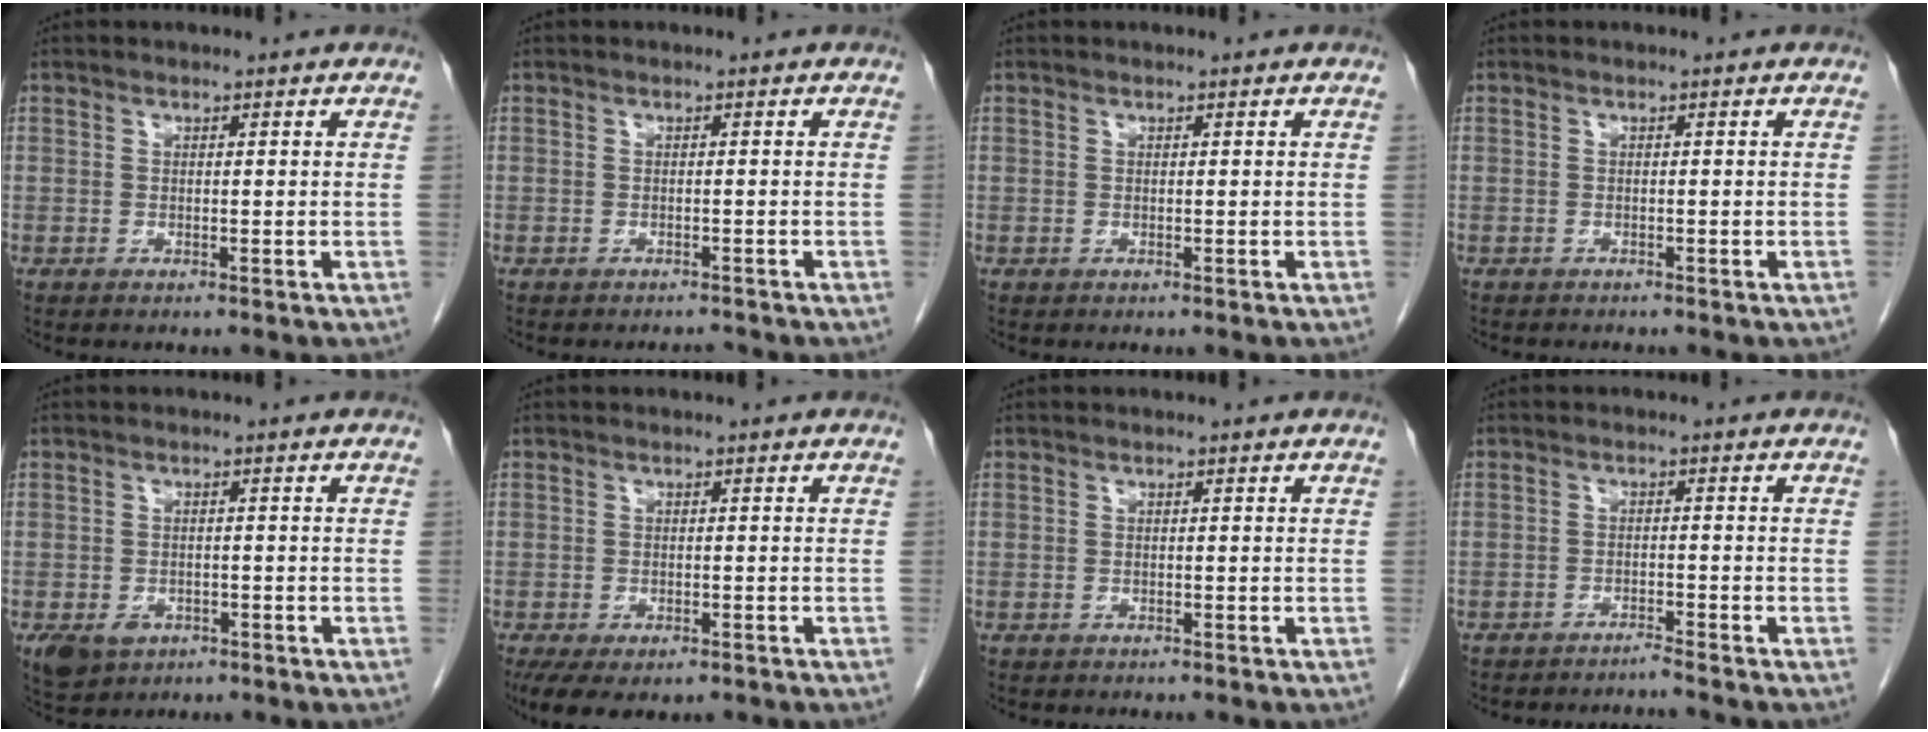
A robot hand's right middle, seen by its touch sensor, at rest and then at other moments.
{"total": 1.2, "force": [-1.2, 0.2, 0.1], "torque": [0.001, -0.003, -0.014]}
{"total": 0.0}
{"total": 1.9, "force": [-1.6, 0.7, 0.7], "torque": [-0.017, -0.003, -0.015]}
{"total": 4.4, "force": [-2.3, 3.2, 1.9], "torque": [-0.034, -0.003, -0.027]}
{"total": 7.6, "force": [-5.1, 3.5, 4.4], "torque": [-0.077, -0.013, -0.076]}
{"total": 0.7, "force": [-0.6, 0.2, 0.2], "torque": [-0.008, 0.000, -0.008]}
{"total": 3.6, "force": [-3.5, -0.8, 0.1], "torque": [0.007, -0.002, -0.053]}